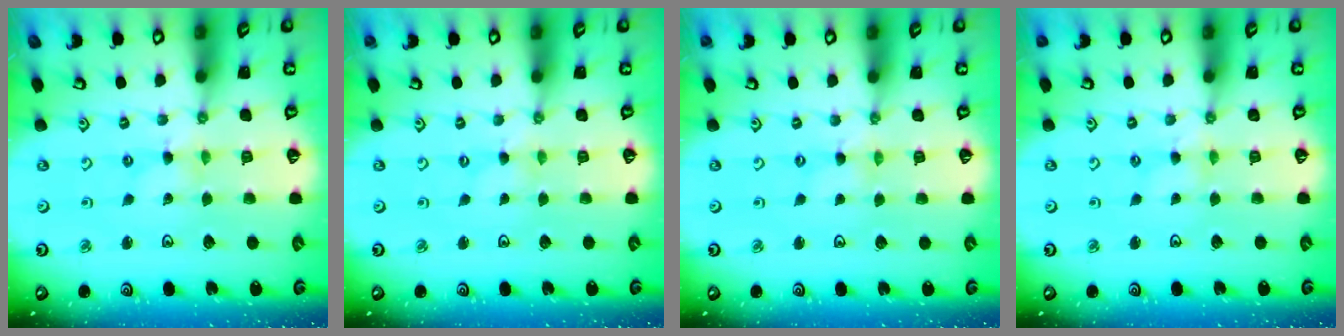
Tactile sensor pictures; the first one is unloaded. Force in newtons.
{"total": 0.0}
{"total": 1.1, "press": 1.1, "slide": 0.2}
{"total": 0.9, "press": 0.8, "slide": 0.2}